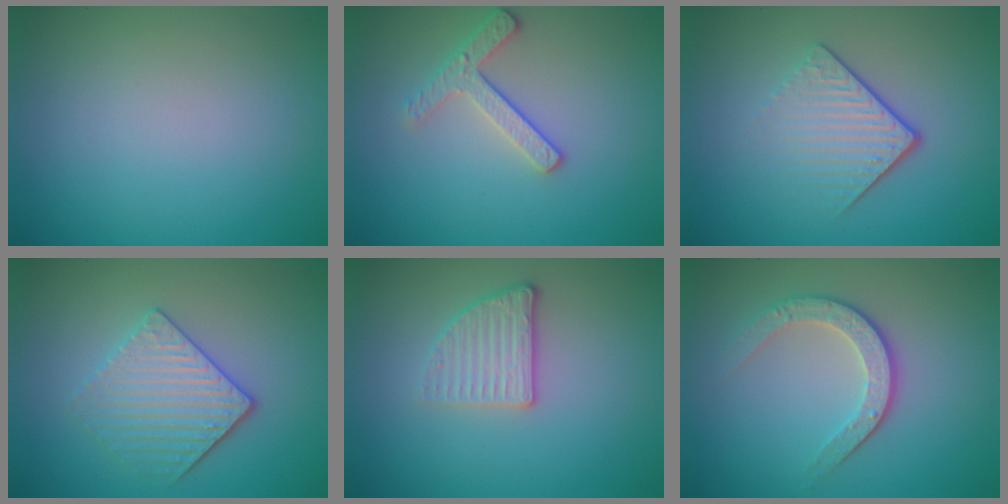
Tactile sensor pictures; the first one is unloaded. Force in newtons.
{"total": 2.5, "press": 2.4, "slide": 0.7}
{"total": 4.2, "press": 2.6, "slide": 3.3}
{"total": 3.6, "press": 3.3, "slide": 1.4}
{"total": 2.6, "press": 2.3, "slide": 1.2}
{"total": 3.2, "press": 2.6, "slide": 1.7}